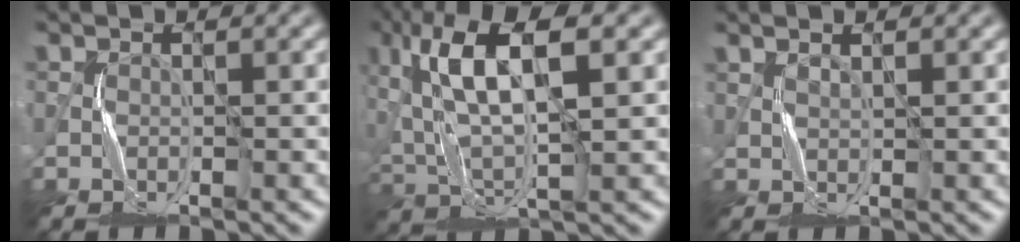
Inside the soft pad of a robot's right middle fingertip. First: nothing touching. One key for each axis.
{"total": 9.7, "fx": 3.2, "fy": 3.4, "fz": 8.5, "tx": -0.173, "ty": 0.012, "tz": 0.060}
{"total": 0.9, "fx": 0.9, "fy": 0.0, "fz": 0.0, "tx": 0.002, "ty": -0.006, "tz": 0.018}